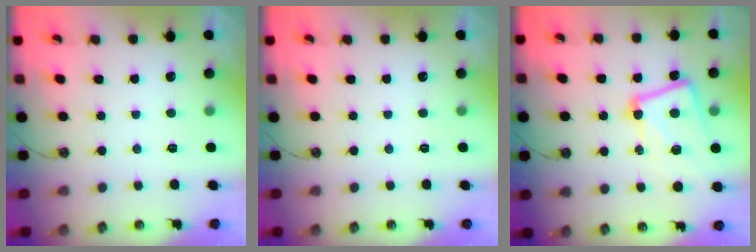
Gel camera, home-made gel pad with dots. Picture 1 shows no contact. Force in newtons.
{"total": 0.0}
{"total": 12.2, "press": 12.1, "slide": 1.9}